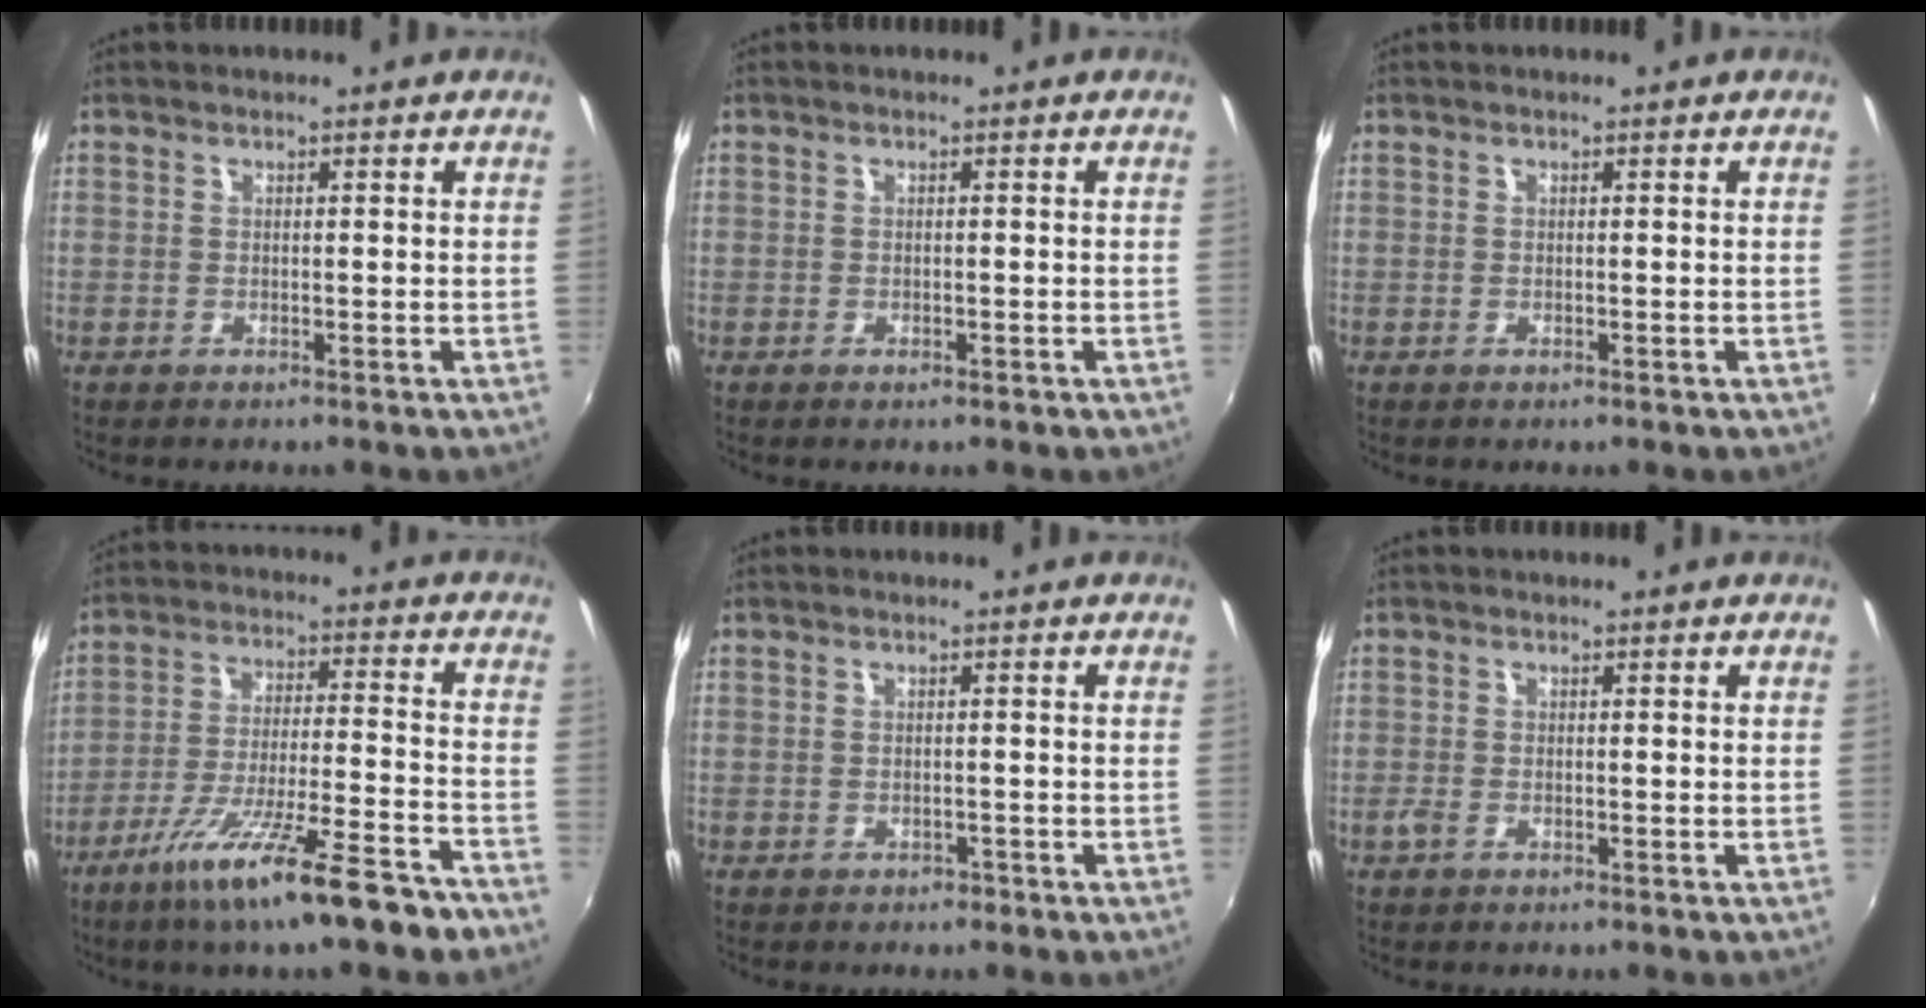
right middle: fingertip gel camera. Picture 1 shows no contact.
{"total": 0.9, "force": [-0.5, 0.5, 0.5], "torque": [-0.007, -0.003, -0.010]}
{"total": 0.0}
{"total": 16.6, "force": [-12.0, 0.9, 11.4], "torque": [-0.210, -0.044, -0.190]}
{"total": 1.3, "force": [-0.9, 0.8, 0.3], "torque": [-0.007, -0.001, -0.010]}
{"total": 1.3, "force": [-0.8, 0.6, 0.8], "torque": [-0.018, -0.004, -0.017]}